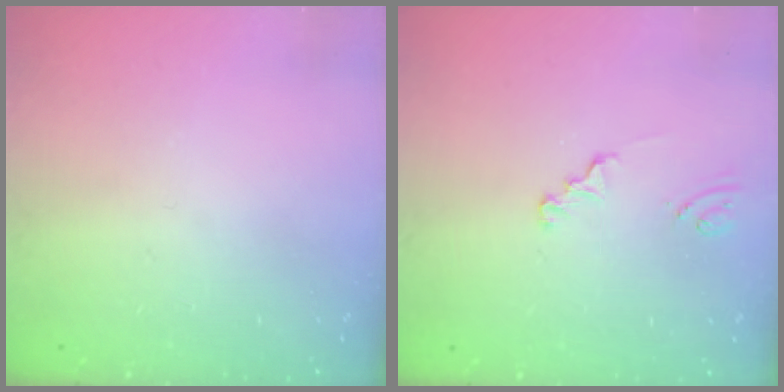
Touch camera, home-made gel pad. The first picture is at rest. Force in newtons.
{"total": 1.4, "press": 1.4, "slide": 0.1}